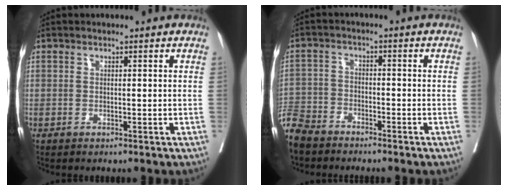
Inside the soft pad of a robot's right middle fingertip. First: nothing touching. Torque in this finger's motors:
{"motor_torque": [1.03, -1.11, 0.60, 0.21]}